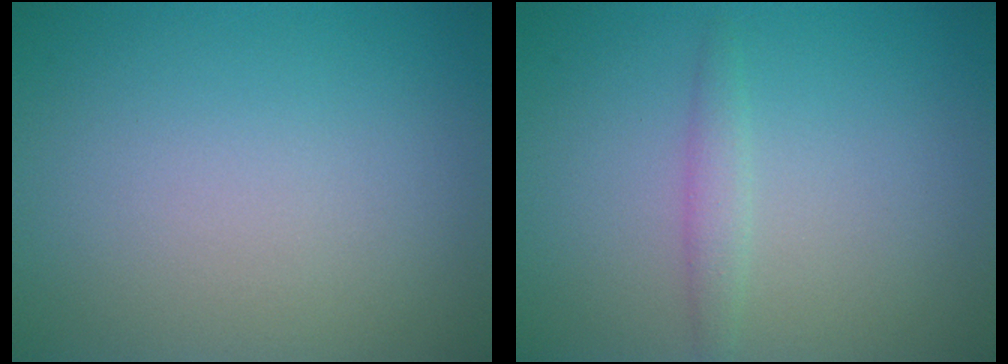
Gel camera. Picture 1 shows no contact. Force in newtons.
{"total": 1.4, "press": 1.4, "slide": 0.0}